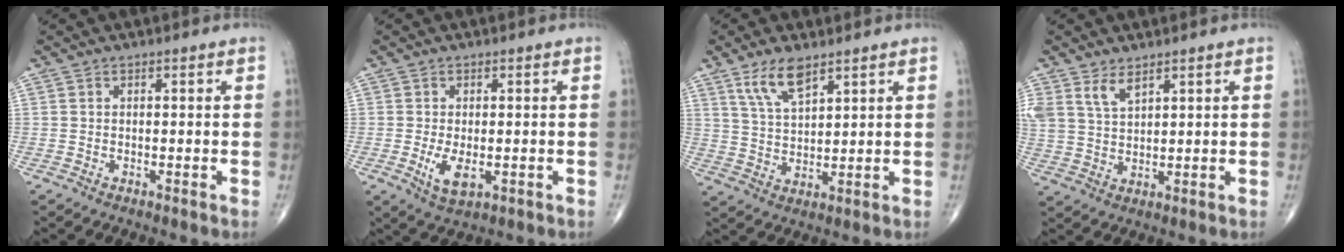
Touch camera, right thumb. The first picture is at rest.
{"total": 4.6, "force": [-1.1, 2.2, 3.9], "torque": [-0.071, -0.011, -0.014]}
{"total": 7.3, "force": [4.8, 2.6, 4.9], "torque": [-0.089, -0.024, 0.096]}
{"total": 5.4, "force": [3.6, 2.5, 3.1], "torque": [-0.058, -0.016, 0.080]}